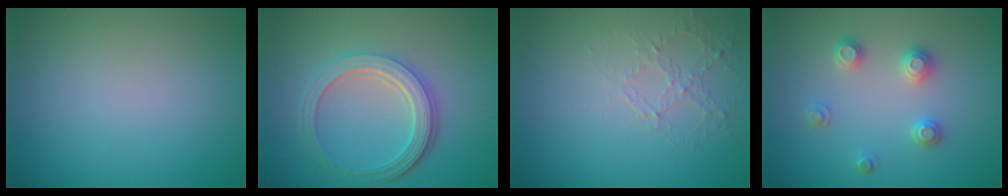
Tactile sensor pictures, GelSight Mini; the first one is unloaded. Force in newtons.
{"total": 5.2, "press": 3.8, "slide": 3.5}
{"total": 1.1, "press": 0.5, "slide": 1.0}
{"total": 2.5, "press": 2.5, "slide": 0.3}